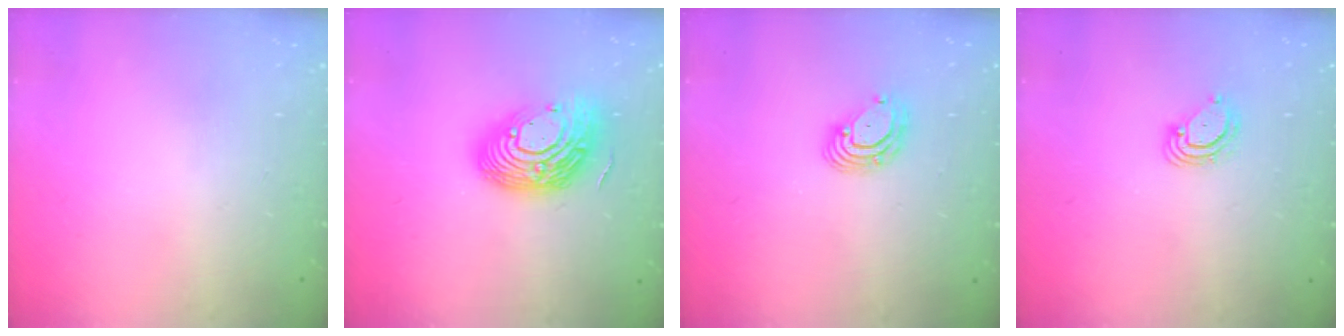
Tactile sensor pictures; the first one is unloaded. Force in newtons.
{"total": 17.0, "press": 16.9, "slide": 1.3}
{"total": 5.8, "press": 5.7, "slide": 0.8}
{"total": 3.9, "press": 3.9, "slide": 0.4}